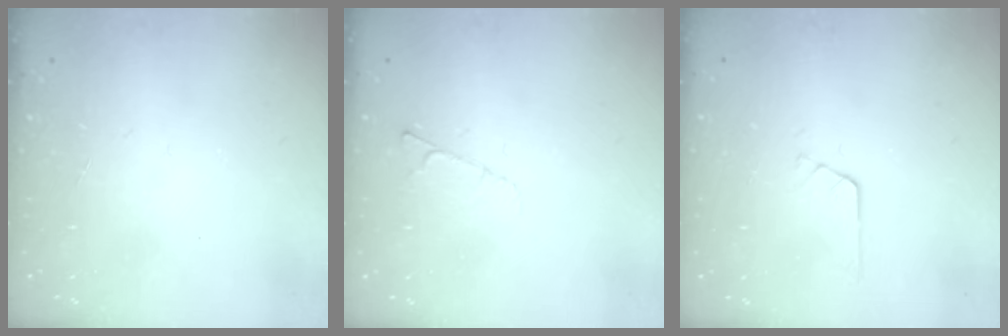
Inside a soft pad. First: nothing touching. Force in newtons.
{"total": 3.2, "press": 3.2, "slide": 0.4}
{"total": 2.7, "press": 2.7, "slide": 0.2}